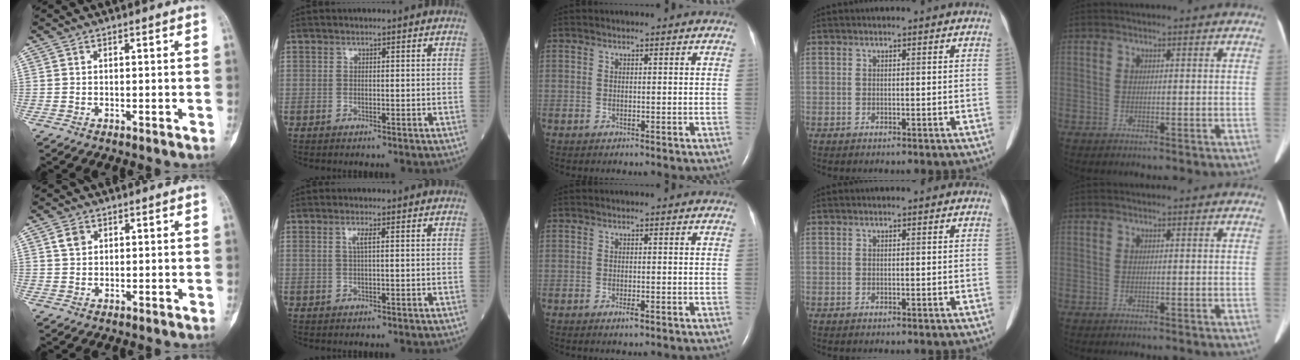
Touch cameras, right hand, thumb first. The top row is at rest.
{"thumb": {"total": 2.5, "force": [1.1, 1.9, 1.2], "torque": [-0.016, 0.000, 0.021]}, "index": {"total": 1.7, "force": [0.5, 0.1, 1.6], "torque": [-0.038, 0.003, 0.009]}, "middle": {"total": 1.2, "force": [-0.7, 0.2, 1.0], "torque": [-0.020, -0.002, -0.010]}}